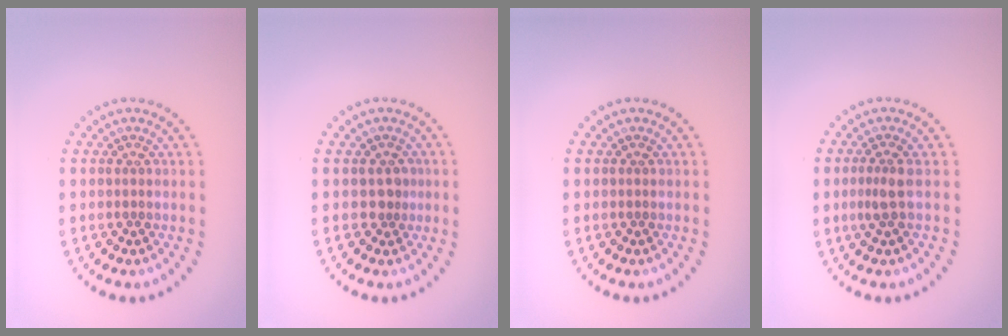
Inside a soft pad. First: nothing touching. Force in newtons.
{"total": 1.5, "press": 1.2, "slide": 0.9}
{"total": 0.0}
{"total": 1.7, "press": 1.3, "slide": 1.1}